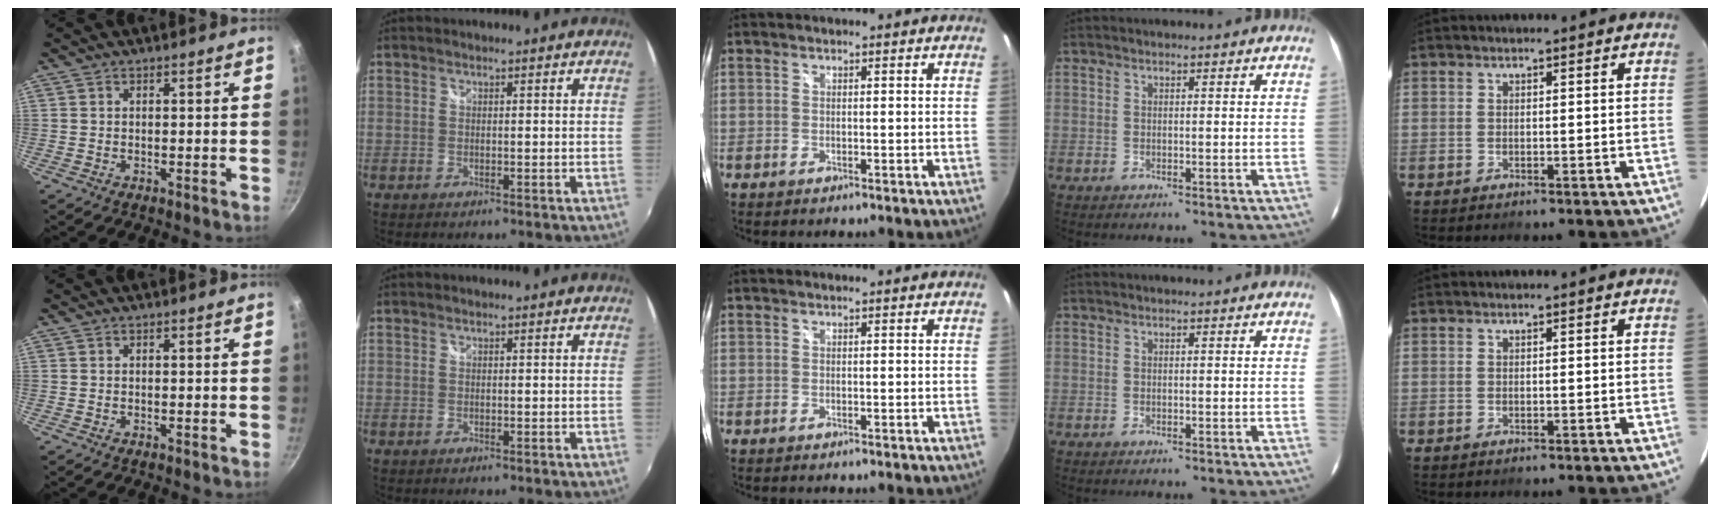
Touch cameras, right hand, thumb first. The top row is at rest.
{}